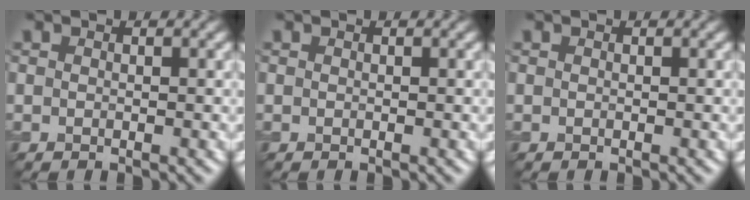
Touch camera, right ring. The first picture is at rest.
{"total": 0.0}
{"total": 0.0}